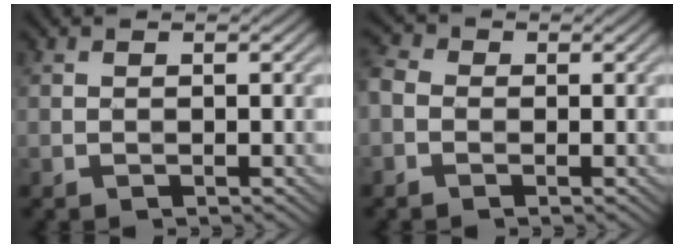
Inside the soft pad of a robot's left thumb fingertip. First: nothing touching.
{"total": 2.9, "force": [-1.0, 2.2, 1.5], "torque": [-0.044, 0.004, -0.032]}